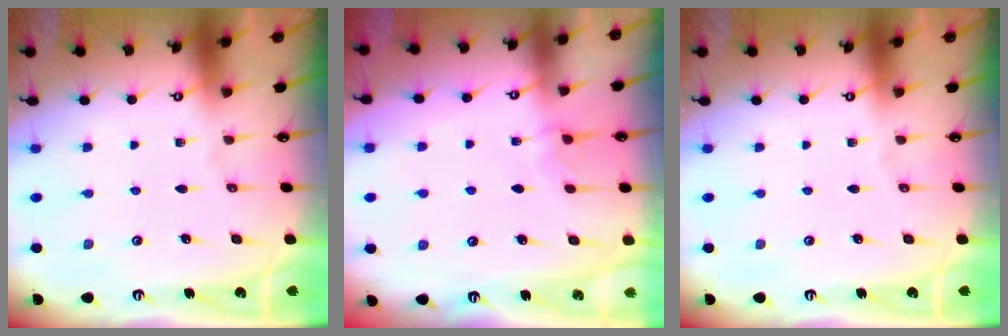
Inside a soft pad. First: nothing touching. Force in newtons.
{"total": 1.8, "press": 1.8, "slide": 0.3}
{"total": 0.0}